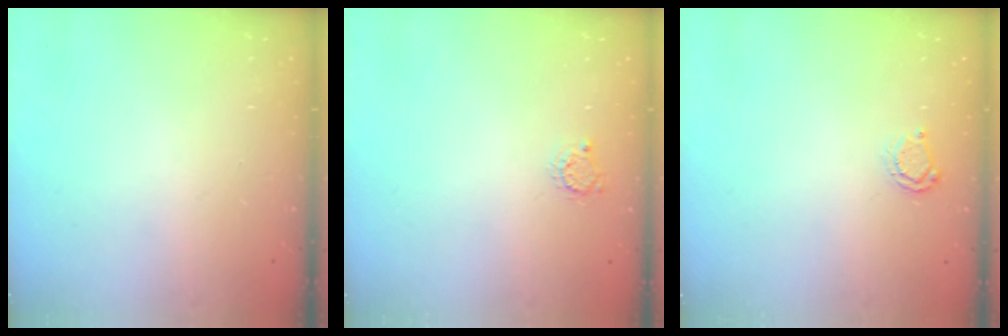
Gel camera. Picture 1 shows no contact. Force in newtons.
{"total": 3.2, "press": 3.1, "slide": 0.4}
{"total": 4.7, "press": 4.6, "slide": 0.6}